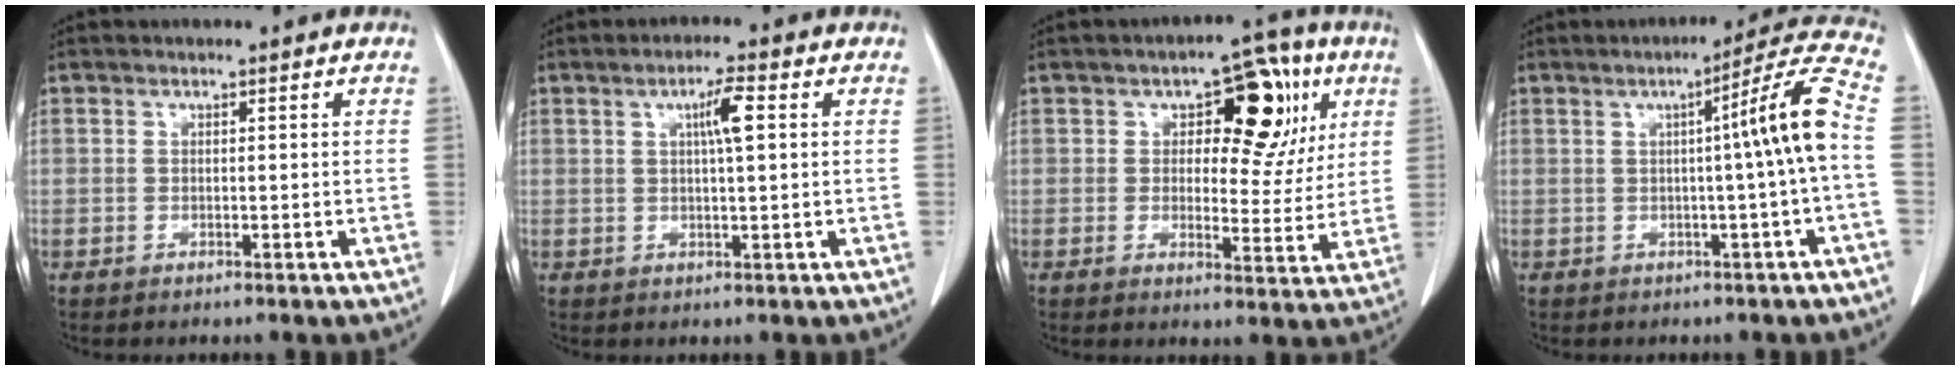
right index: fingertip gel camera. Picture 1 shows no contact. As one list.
[{"total": 4.2, "force": [1.2, 0.2, 4.0], "torque": [-0.073, 0.002, 0.020]}, {"total": 11.8, "force": [4.3, 6.1, 9.2], "torque": [-0.107, 0.027, 0.059]}, {"total": 9.0, "force": [0.0, -1.5, 8.9], "torque": [-0.122, 0.018, 0.000]}]